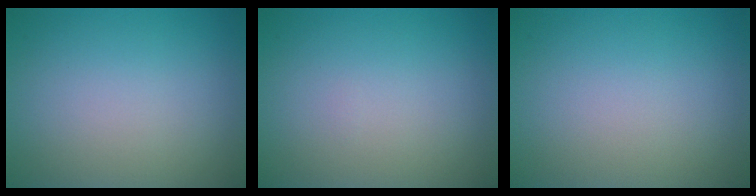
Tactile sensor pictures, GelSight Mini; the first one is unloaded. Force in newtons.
{"total": 0.0}
{"total": 0.0}